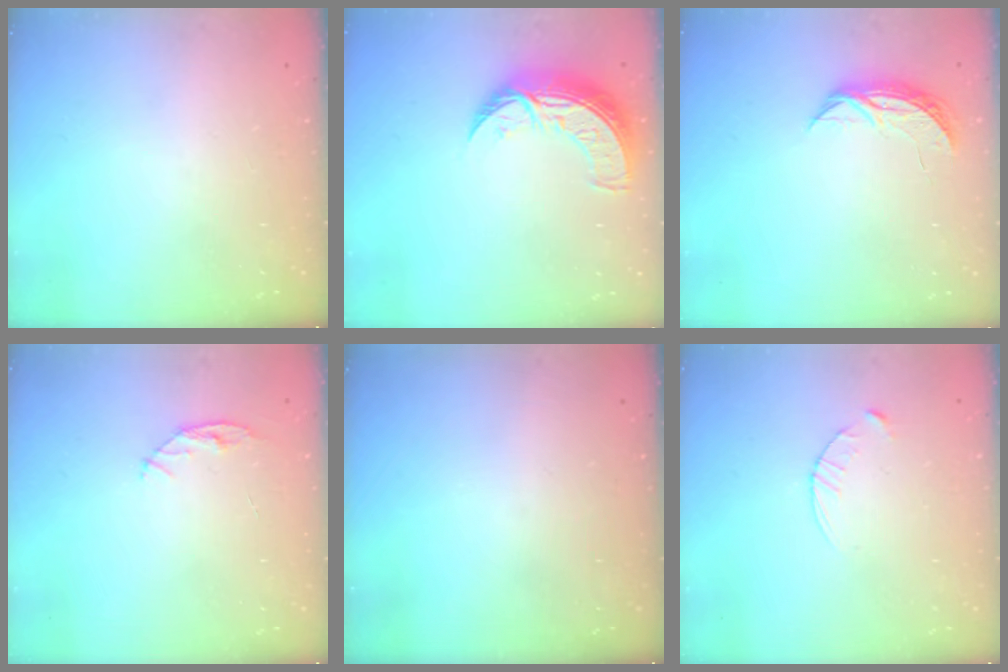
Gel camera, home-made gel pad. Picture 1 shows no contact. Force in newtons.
{"total": 11.0, "press": 10.9, "slide": 0.8}
{"total": 5.8, "press": 5.8, "slide": 0.6}
{"total": 4.8, "press": 4.8, "slide": 0.5}
{"total": 0.0}
{"total": 4.0, "press": 4.0, "slide": 0.5}